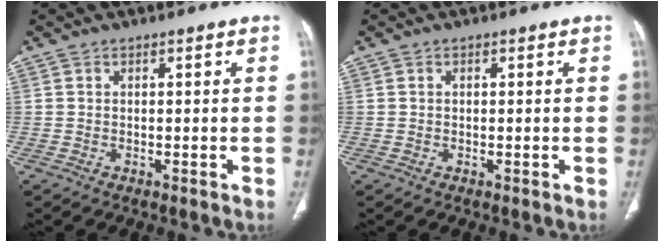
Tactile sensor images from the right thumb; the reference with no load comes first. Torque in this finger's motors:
{"motor_torque": [-0.63, -0.31, -0.22, -0.01, 0.04]}